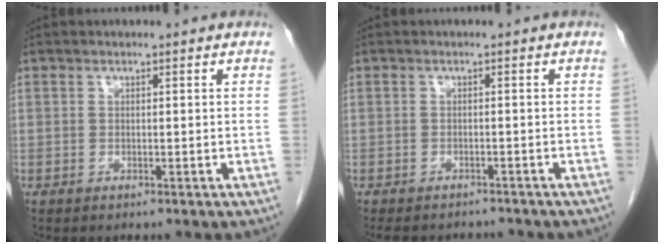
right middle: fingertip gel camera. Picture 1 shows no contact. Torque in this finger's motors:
{"motor_torque": [0.02, -0.02, 0.00, -0.01]}